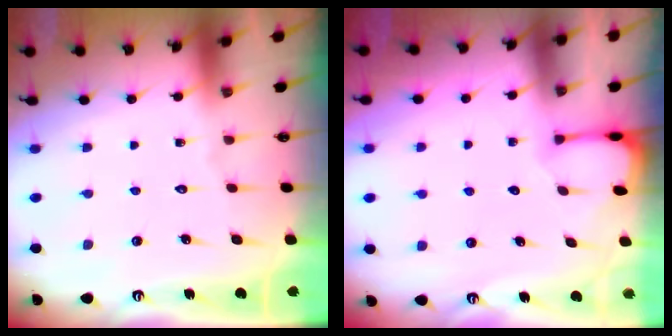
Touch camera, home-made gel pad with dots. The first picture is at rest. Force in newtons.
{"total": 1.3, "press": 1.2, "slide": 0.2}